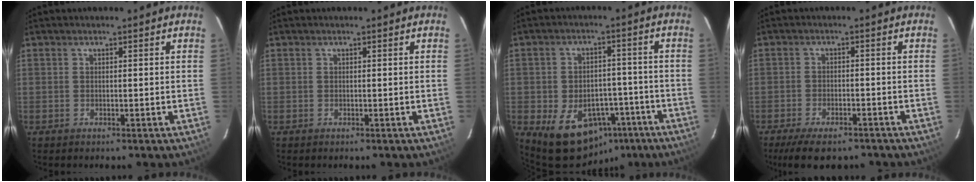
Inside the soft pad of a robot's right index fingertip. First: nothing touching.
{"total": 0.0}
{"total": 13.1, "force": [-7.0, 9.2, 6.1], "torque": [-0.122, 0.020, -0.072]}
{"total": 9.8, "force": [-7.7, 3.5, 5.0], "torque": [-0.113, -0.019, -0.122]}